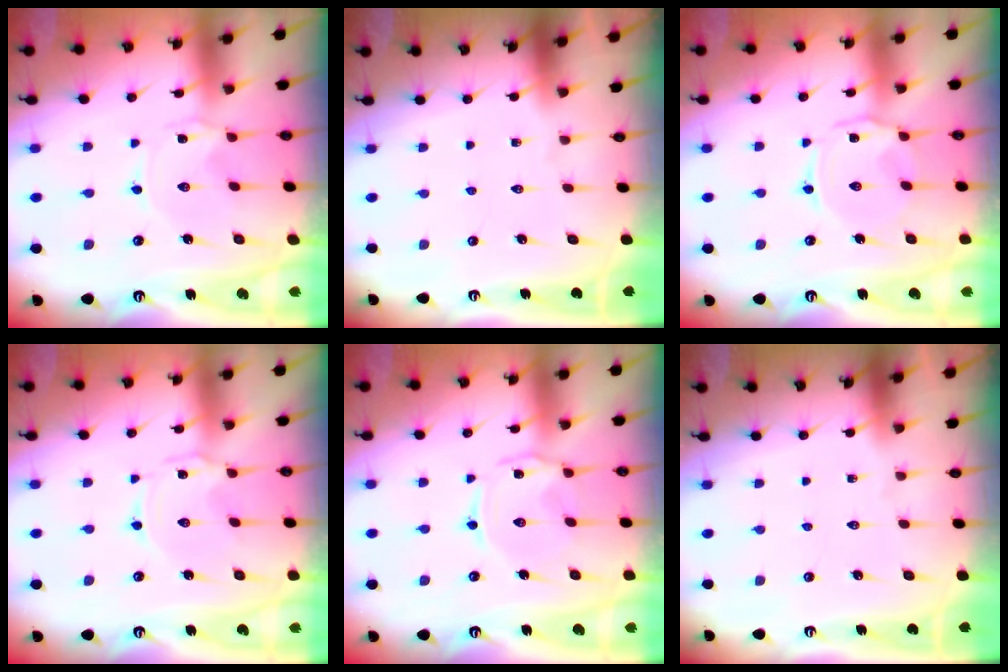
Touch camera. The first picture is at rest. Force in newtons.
{"total": 0.0}
{"total": 3.1, "press": 3.1, "slide": 0.4}
{"total": 0.6, "press": 0.5, "slide": 0.4}
{"total": 2.1, "press": 2.0, "slide": 0.6}
{"total": 0.0}